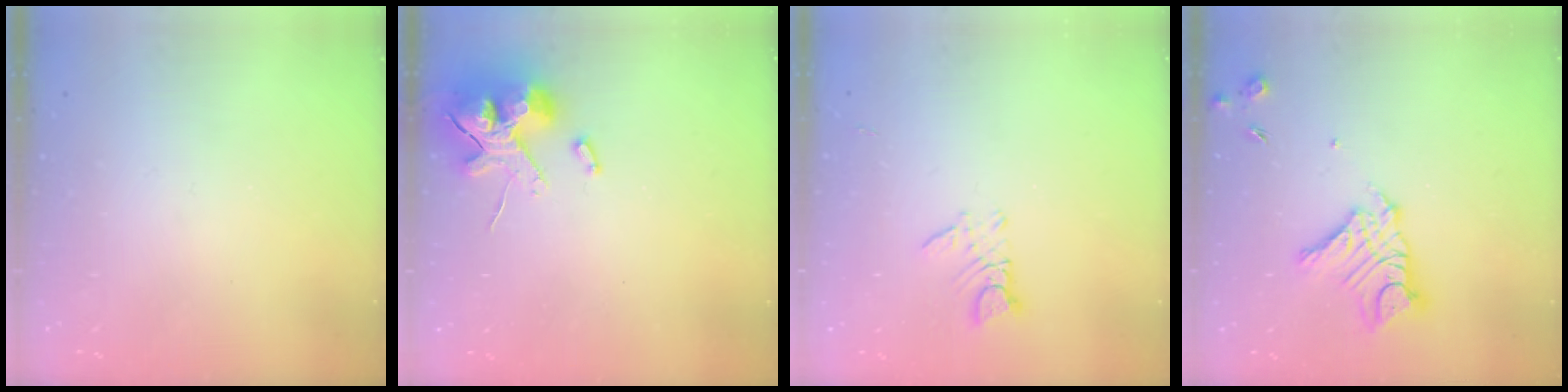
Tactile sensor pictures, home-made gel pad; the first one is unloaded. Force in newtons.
{"total": 13.7, "press": 13.5, "slide": 2.3}
{"total": 3.8, "press": 3.8, "slide": 0.3}
{"total": 12.5, "press": 12.5, "slide": 1.1}